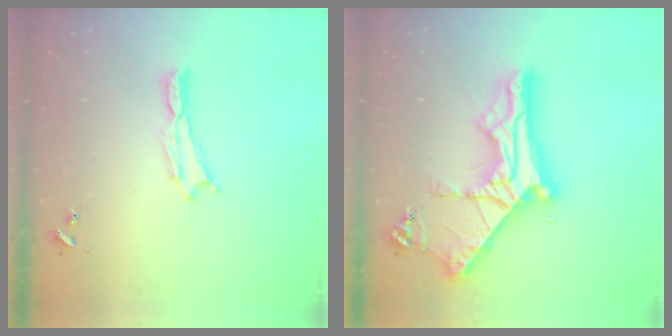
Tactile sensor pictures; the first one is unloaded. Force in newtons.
{"total": 12.0, "press": 12.0, "slide": 1.3}